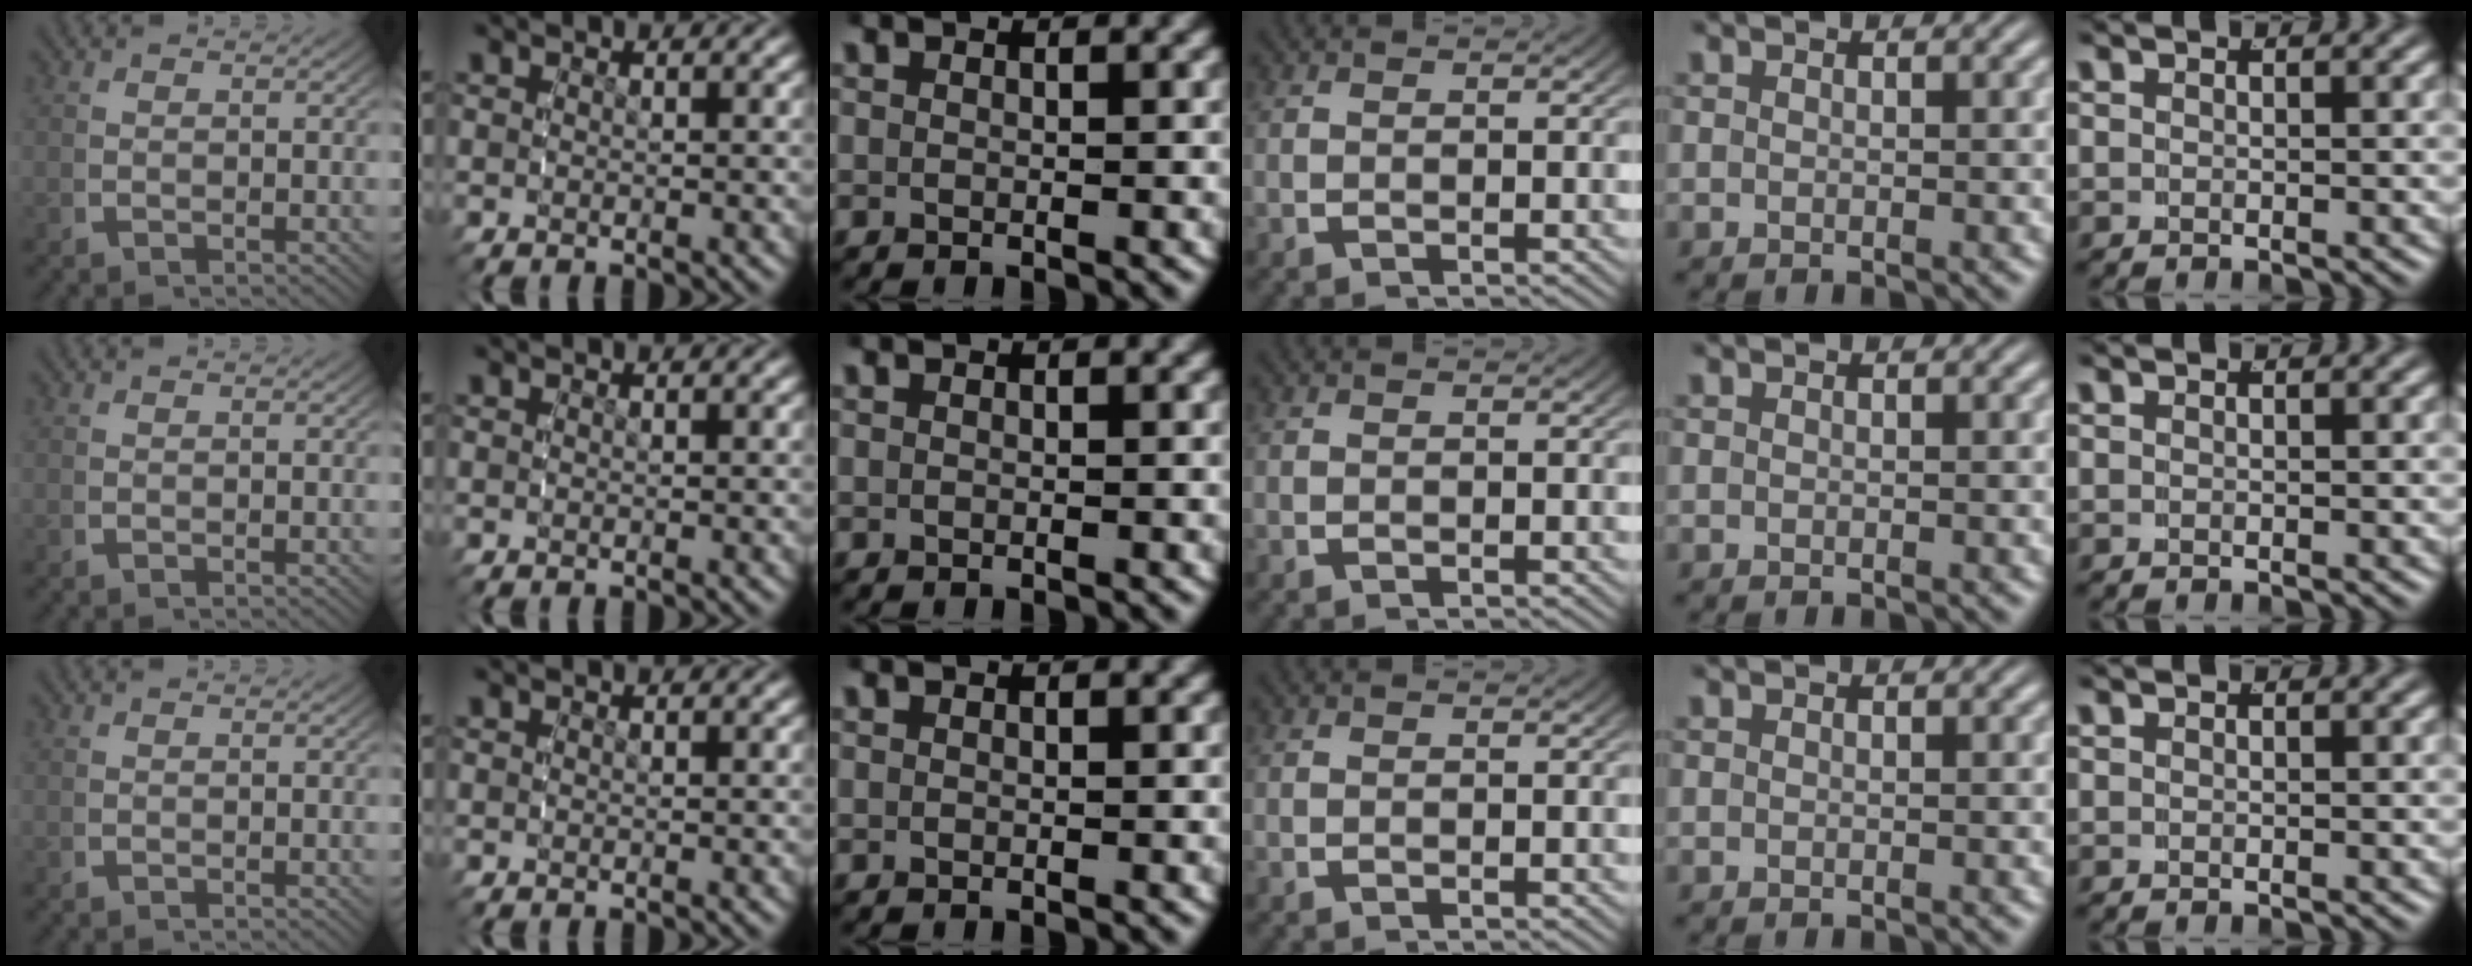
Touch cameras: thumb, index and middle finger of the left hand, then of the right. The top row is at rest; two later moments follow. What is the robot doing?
{"motion": "reach", "object": "toothpaste"}